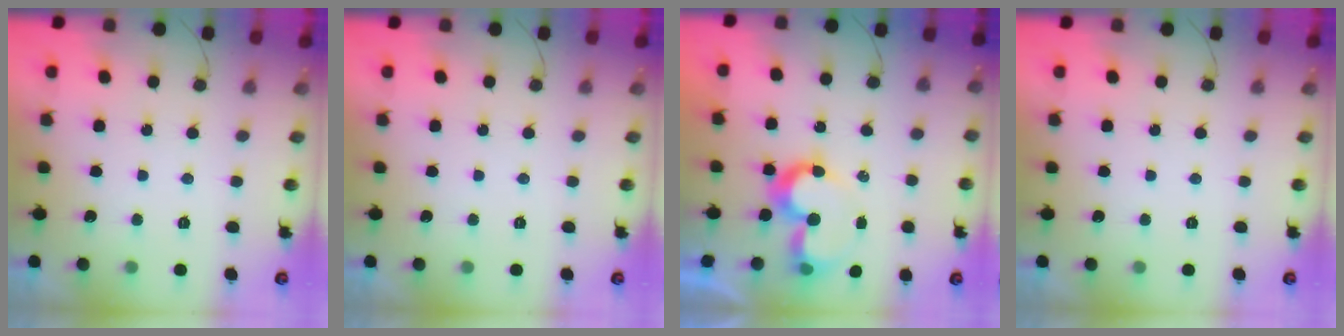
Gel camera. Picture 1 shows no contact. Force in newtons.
{"total": 0.0}
{"total": 8.3, "press": 7.7, "slide": 3.1}
{"total": 0.0}